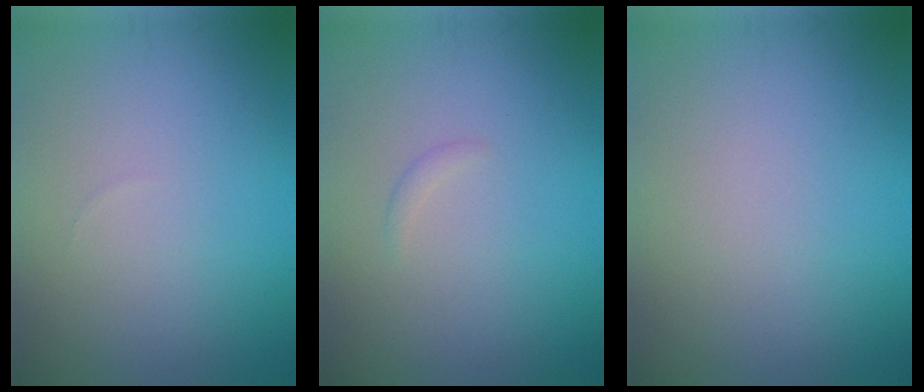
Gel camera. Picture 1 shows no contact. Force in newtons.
{"total": 0.5, "press": 0.5, "slide": 0.0}
{"total": 0.0}